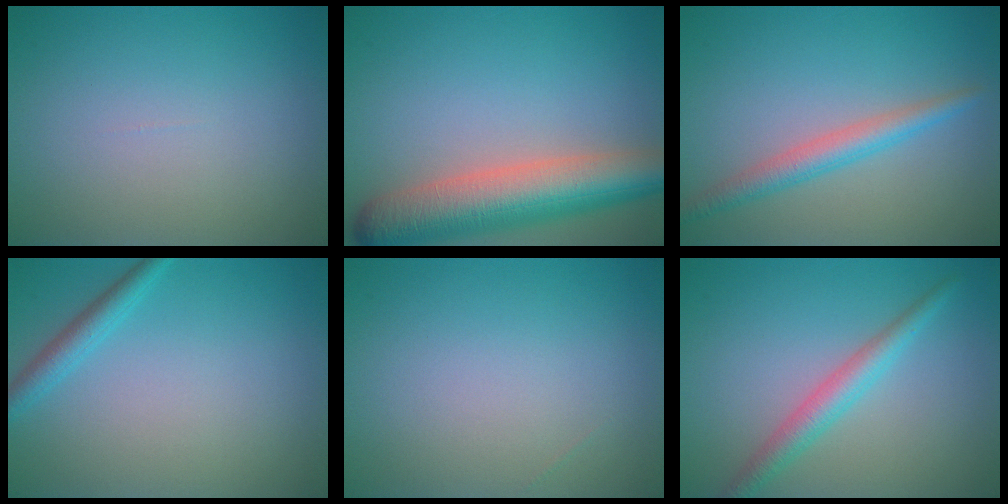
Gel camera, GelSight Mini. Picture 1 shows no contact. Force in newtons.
{"total": 8.5, "press": 8.5, "slide": 0.4}
{"total": 2.8, "press": 2.8, "slide": 0.1}
{"total": 2.0, "press": 2.0, "slide": 0.1}
{"total": 0.0}
{"total": 2.9, "press": 2.9, "slide": 0.0}